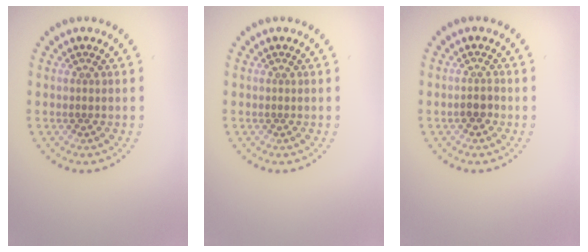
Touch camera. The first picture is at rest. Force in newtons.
{"total": 0.0}
{"total": 1.3, "press": 1.2, "slide": 0.5}